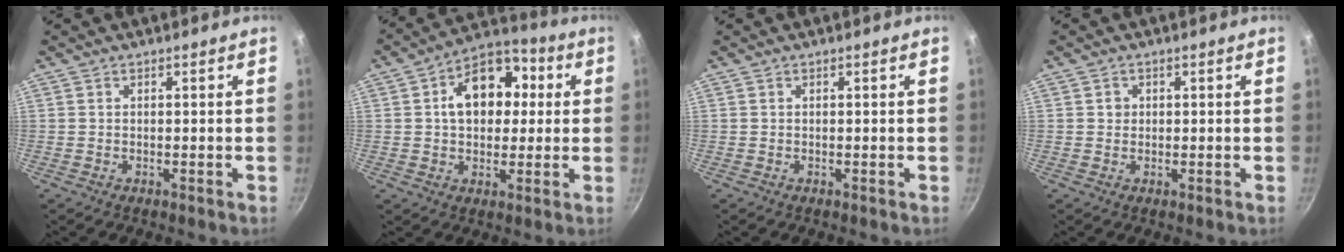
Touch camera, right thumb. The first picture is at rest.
{"total": 14.5, "force": [2.5, 10.3, 9.8], "torque": [-0.106, 0.024, 0.024]}
{"total": 0.0}
{"total": 1.3, "force": [0.2, 1.2, 0.3], "torque": [0.001, 0.001, 0.002]}